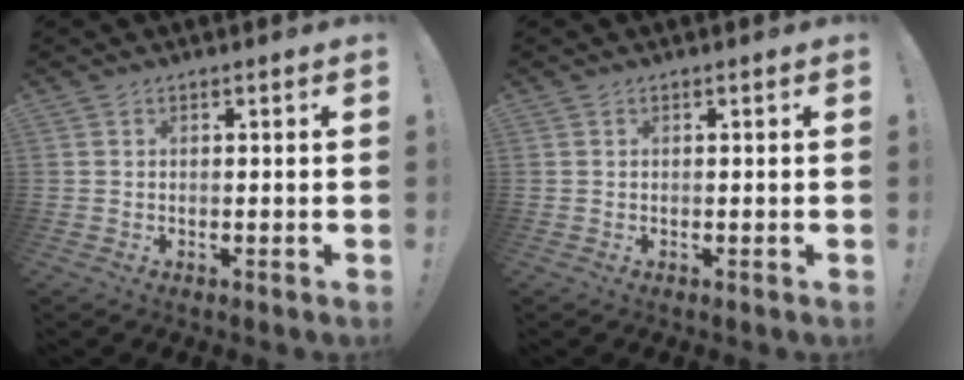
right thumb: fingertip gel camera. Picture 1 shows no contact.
{"total": 0.0}